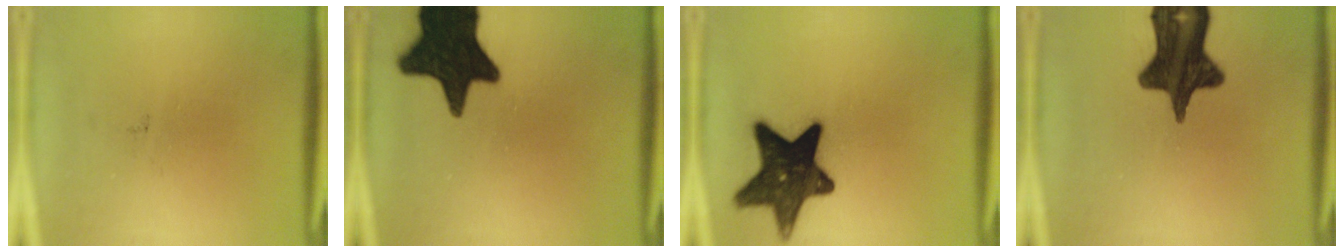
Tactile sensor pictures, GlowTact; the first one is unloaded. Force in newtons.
{"total": 18.2}
{"total": 15.5}
{"total": 15.1}